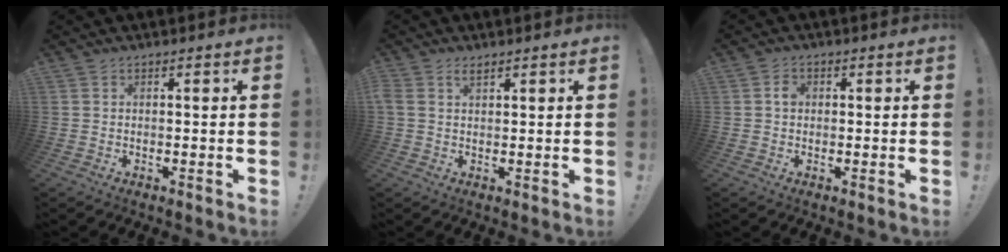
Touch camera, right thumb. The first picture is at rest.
{"total": 2.1, "force": [1.4, 0.9, 1.2], "torque": [-0.023, 0.000, 0.025]}
{"total": 2.1, "force": [0.1, 1.6, 1.4], "torque": [-0.012, 0.000, -0.002]}